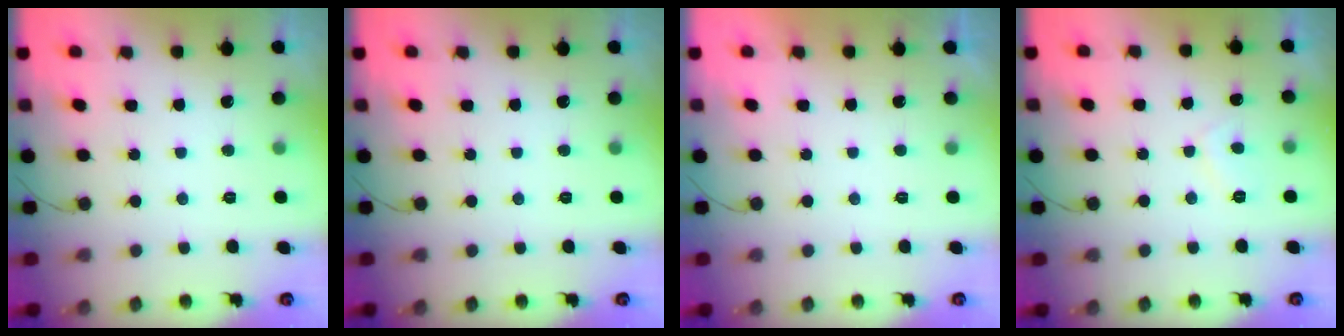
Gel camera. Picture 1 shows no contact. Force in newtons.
{"total": 0.0}
{"total": 2.1, "press": 2.0, "slide": 0.4}
{"total": 2.5, "press": 2.4, "slide": 0.8}